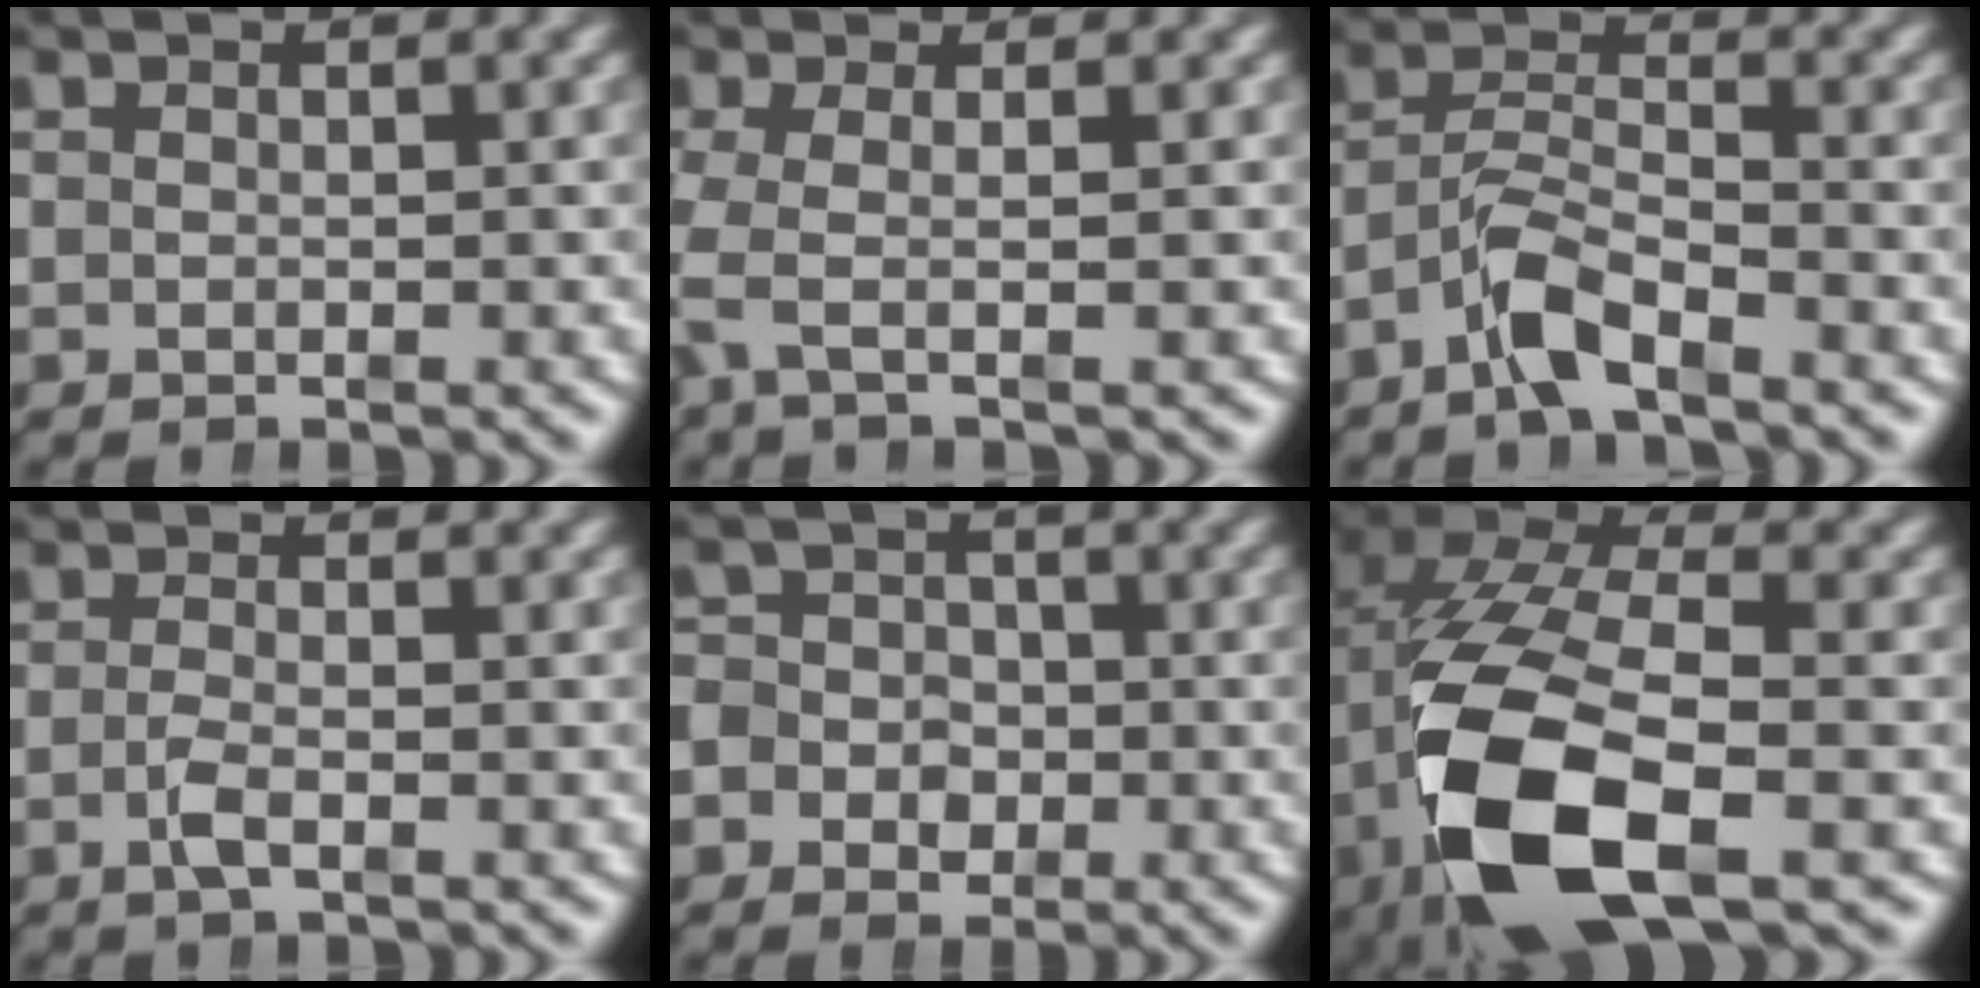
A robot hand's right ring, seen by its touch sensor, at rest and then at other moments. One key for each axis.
{"total": 3.1, "fx": -0.1, "fy": 1.2, "fz": 2.9, "tx": -0.085, "ty": -0.008, "tz": 0.001}
{"total": 4.1, "fx": -2.2, "fy": 1.8, "fz": 2.9, "tx": -0.059, "ty": -0.014, "tz": -0.039}
{"total": 1.9, "fx": -1.3, "fy": 0.1, "fz": 1.4, "tx": -0.037, "ty": -0.014, "tz": -0.018}
{"total": 5.7, "fx": -1.4, "fy": 5.1, "fz": 2.1, "tx": -0.037, "ty": -0.014, "tz": -0.027}
{"total": 13.4, "fx": -1.7, "fy": 7.6, "fz": 11.0, "tx": -0.246, "ty": -0.037, "tz": -0.012}